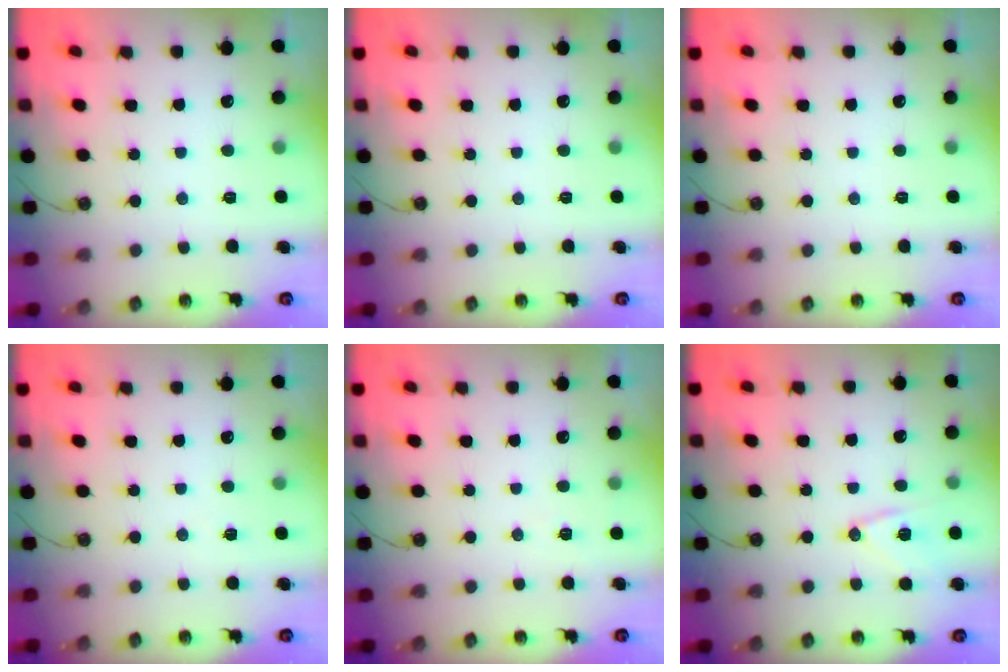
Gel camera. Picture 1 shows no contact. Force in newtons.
{"total": 0.0}
{"total": 0.0}
{"total": 5.4, "press": 3.7, "slide": 3.9}
{"total": 5.5, "press": 3.4, "slide": 4.3}
{"total": 11.7, "press": 11.6, "slide": 0.6}